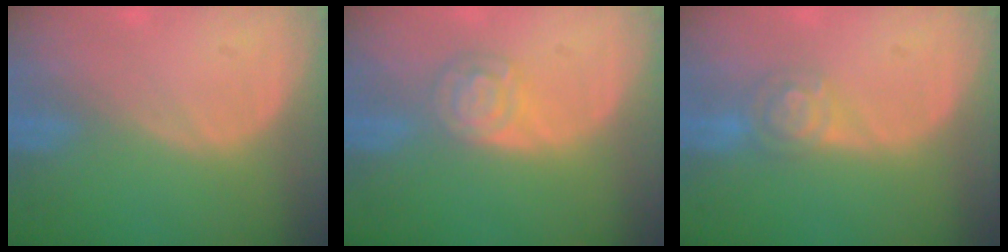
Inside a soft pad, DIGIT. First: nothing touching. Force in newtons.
{"total": 5.2, "press": 4.6, "slide": 2.5}
{"total": 4.9, "press": 4.3, "slide": 2.5}